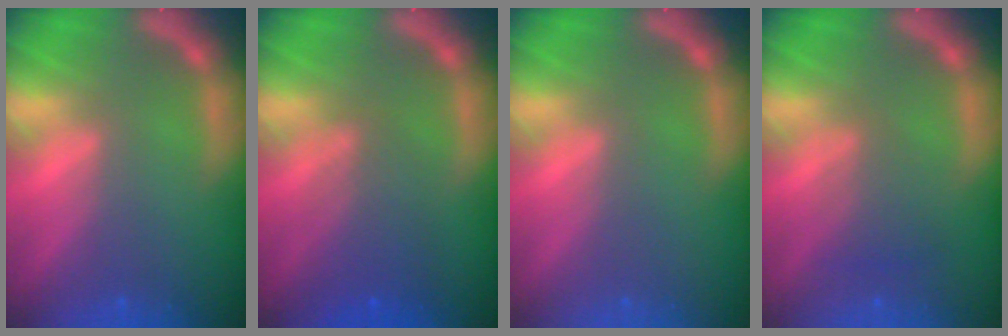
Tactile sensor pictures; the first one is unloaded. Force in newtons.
{"total": 4.0}
{"total": 0.0}
{"total": 2.5}